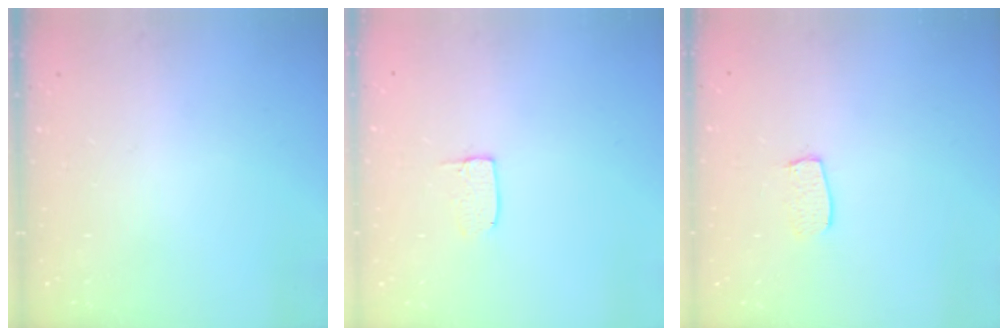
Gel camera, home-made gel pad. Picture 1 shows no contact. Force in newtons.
{"total": 3.8, "press": 3.8, "slide": 0.2}
{"total": 5.9, "press": 5.9, "slide": 0.3}